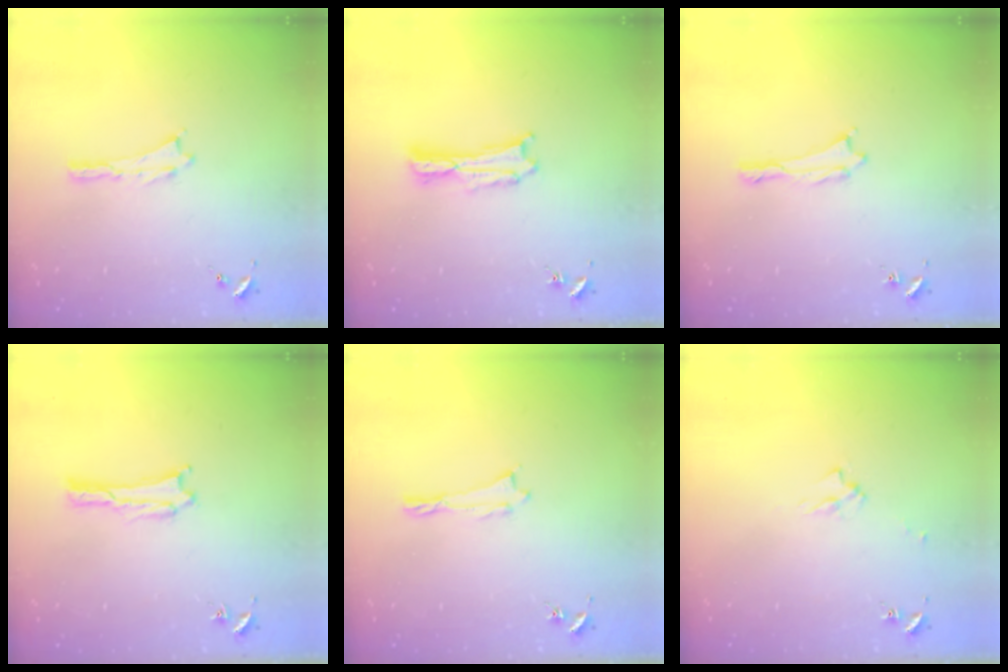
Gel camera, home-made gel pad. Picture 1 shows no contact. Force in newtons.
{"total": 1.2, "press": 1.2, "slide": 0.2}
{"total": 0.6, "press": 0.5, "slide": 0.2}
{"total": 1.7, "press": 1.7, "slide": 0.1}
{"total": 0.0}
{"total": 2.5, "press": 2.5, "slide": 0.4}